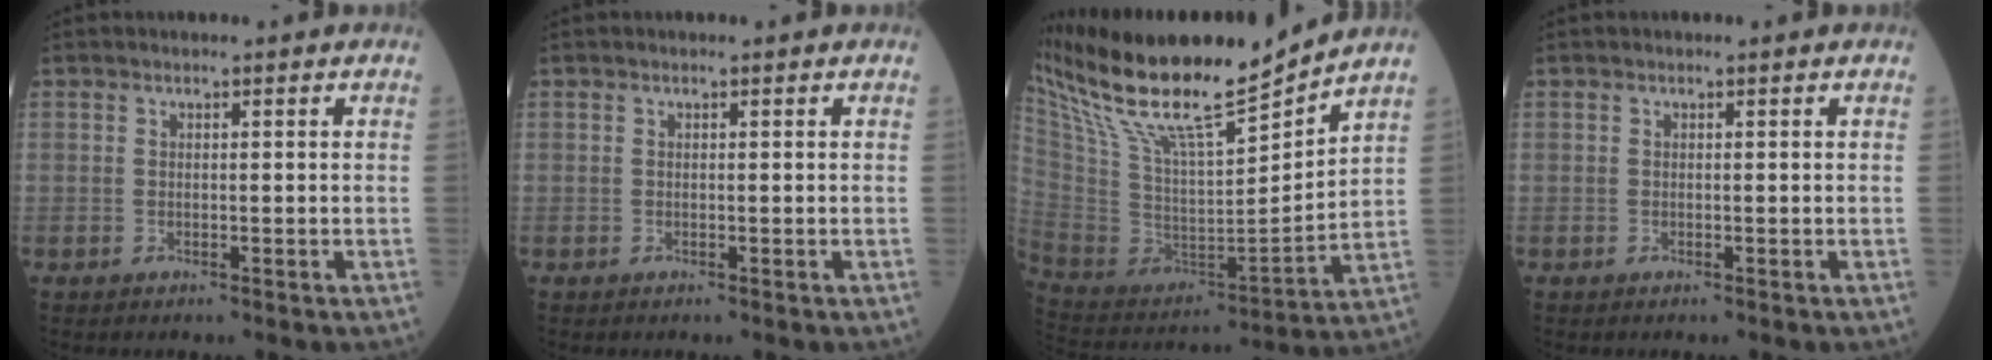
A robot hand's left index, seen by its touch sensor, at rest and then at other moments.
{"total": 0.0}
{"total": 22.1, "force": [18.6, 1.2, 11.9], "torque": [-0.225, -0.008, 0.338]}
{"total": 0.0}